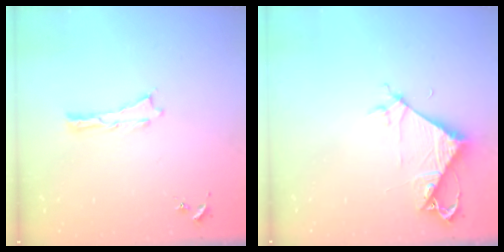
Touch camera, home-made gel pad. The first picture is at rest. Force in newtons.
{"total": 6.1, "press": 6.0, "slide": 0.5}